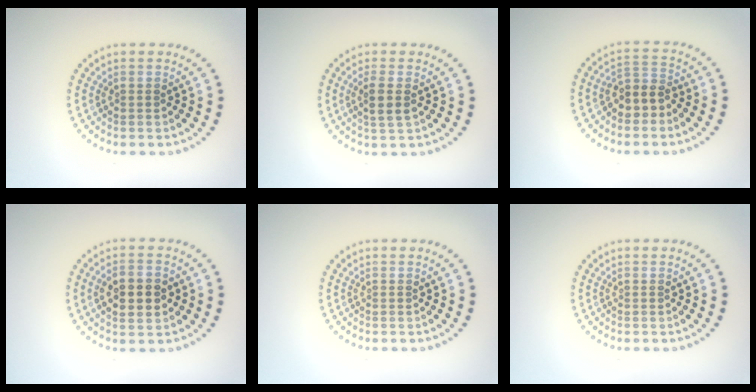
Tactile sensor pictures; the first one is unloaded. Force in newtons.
{"total": 2.0, "press": 1.8, "slide": 0.8}
{"total": 3.0, "press": 2.6, "slide": 1.4}
{"total": 3.9, "press": 3.9, "slide": 0.1}
{"total": 0.0}
{"total": 0.0}